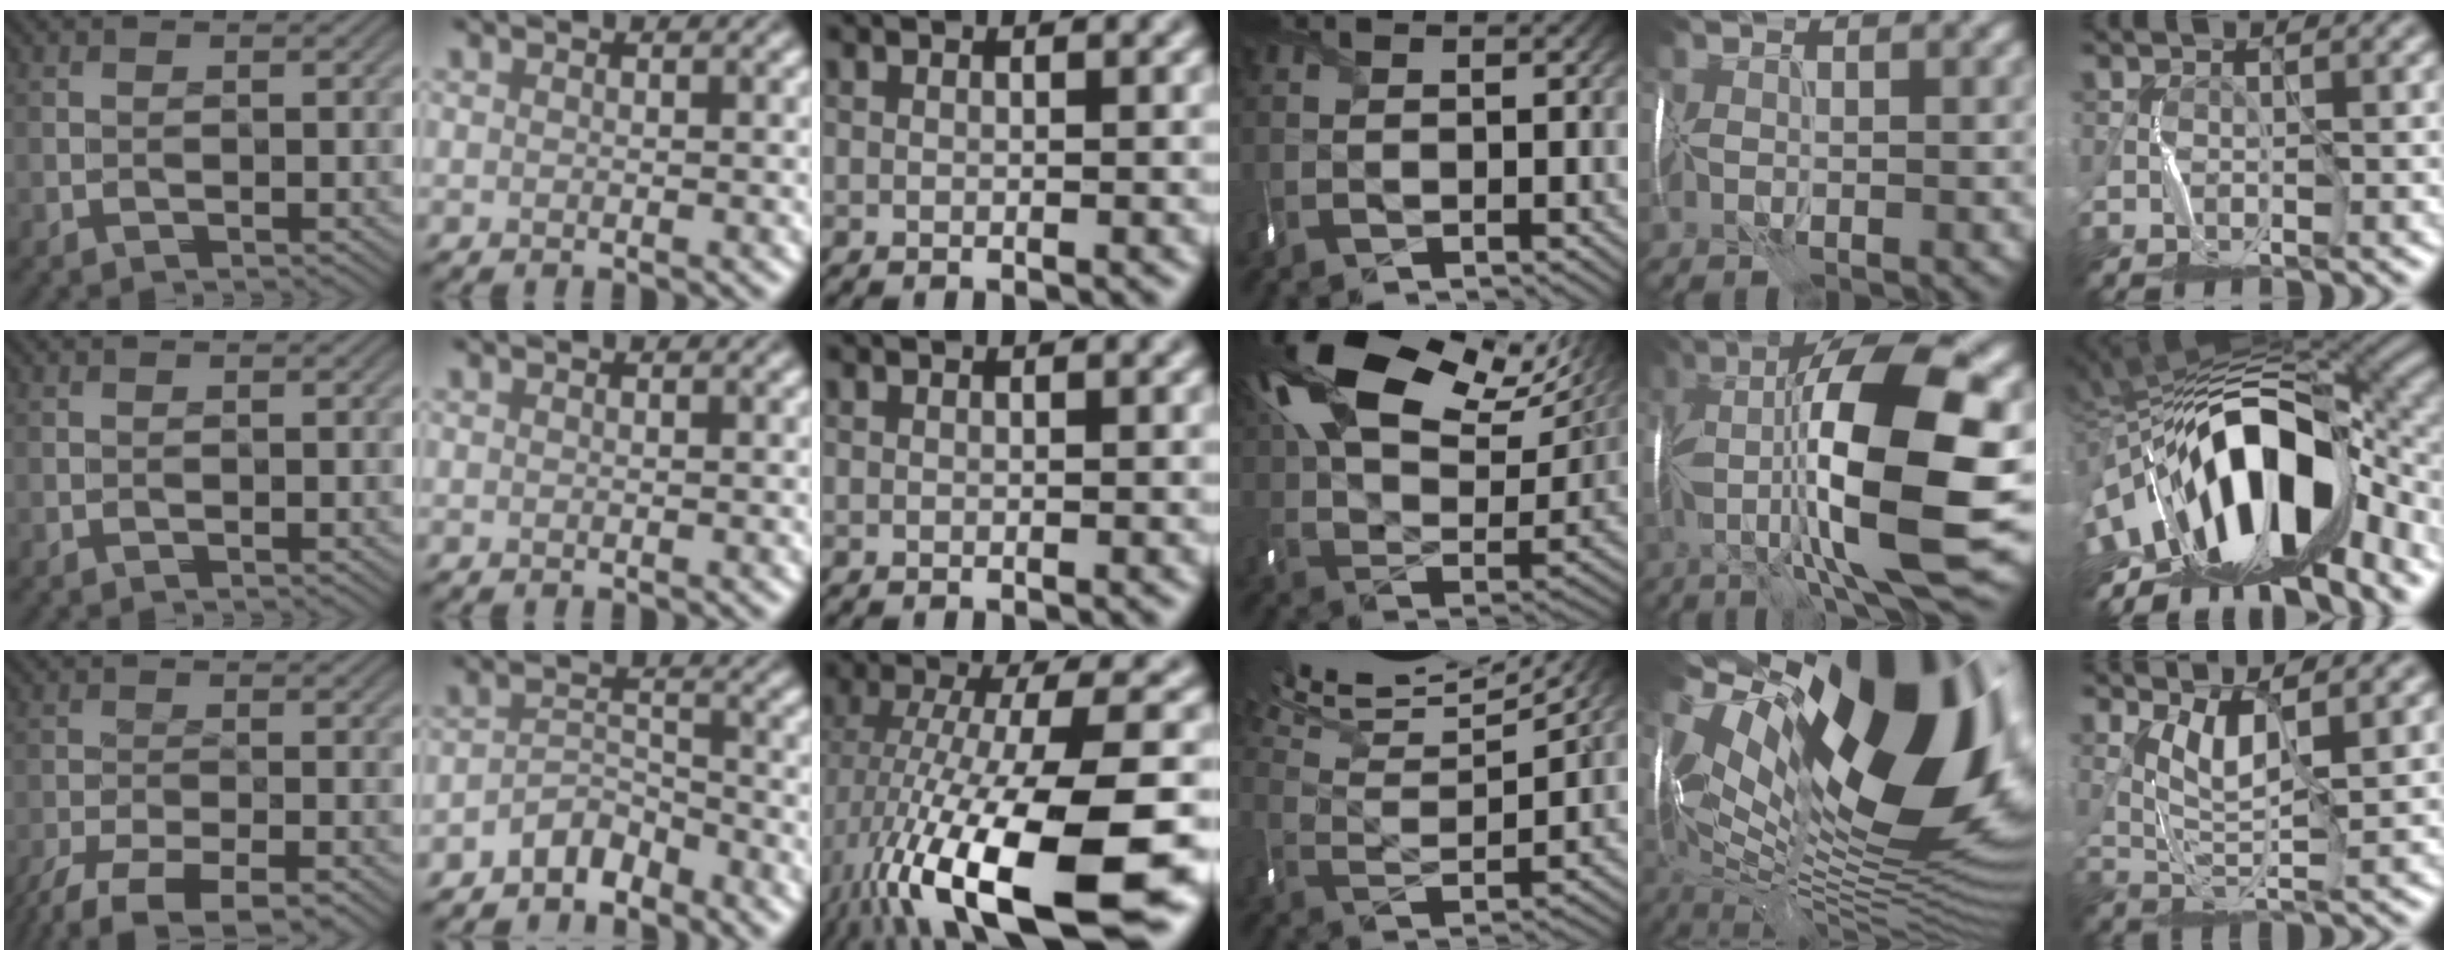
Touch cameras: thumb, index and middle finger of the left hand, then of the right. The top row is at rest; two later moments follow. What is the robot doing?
{"motion": "wrap", "object": "ribbon"}